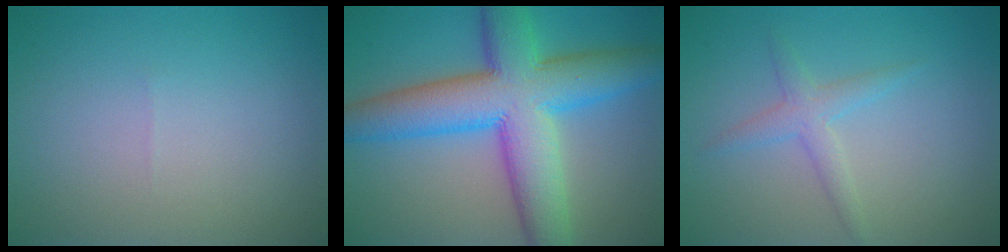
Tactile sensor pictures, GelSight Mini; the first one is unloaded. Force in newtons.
{"total": 11.3, "press": 11.3, "slide": 0.2}
{"total": 2.0, "press": 2.0, "slide": 0.2}